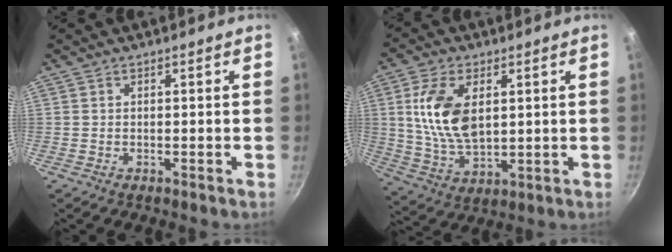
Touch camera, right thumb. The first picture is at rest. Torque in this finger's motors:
{"motor_torque": [0.71, 0.71, 1.46, 0.39, 0.22]}